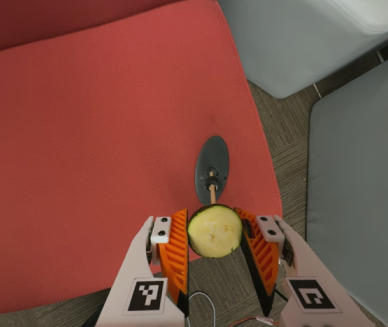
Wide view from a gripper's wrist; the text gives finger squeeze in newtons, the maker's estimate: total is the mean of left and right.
{"total": 8.5, "left": 8.7, "right": 8.3}